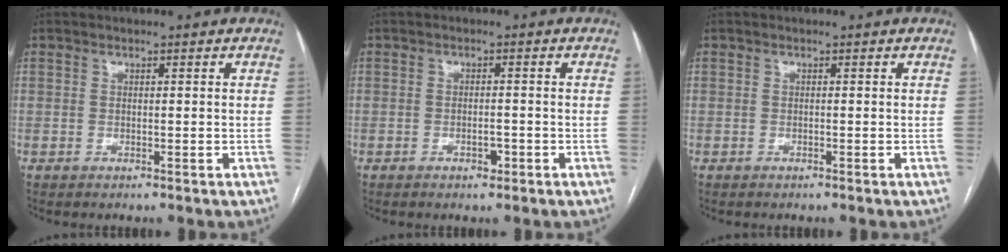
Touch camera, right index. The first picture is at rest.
{"total": 1.7, "force": [-0.9, 0.8, 1.3], "torque": [-0.021, 0.001, -0.011]}
{"total": 0.0}